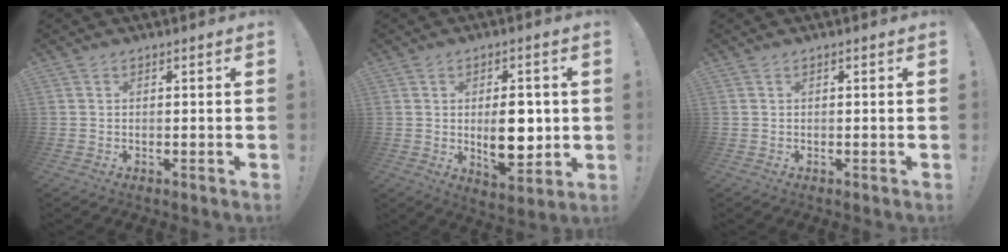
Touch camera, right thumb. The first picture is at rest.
{"total": 11.7, "force": [0.5, 6.7, 9.6], "torque": [-0.140, -0.007, 0.008]}
{"total": 0.0}